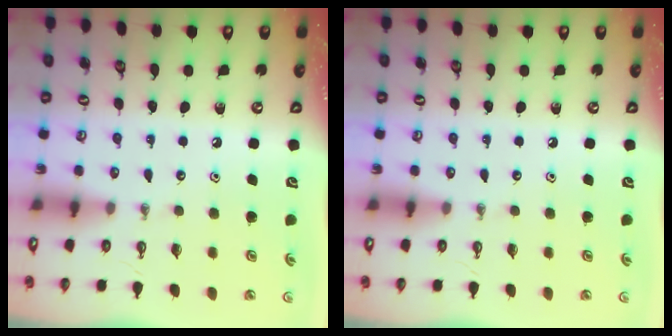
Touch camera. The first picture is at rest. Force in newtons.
{"total": 0.0}